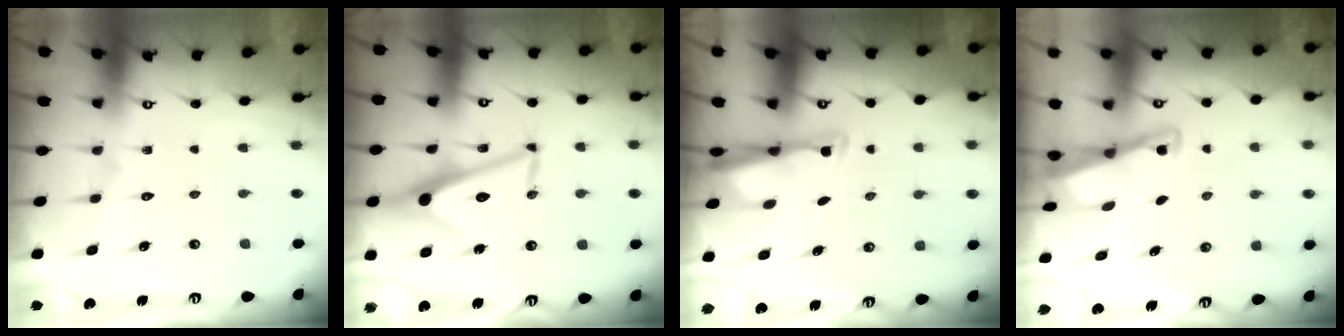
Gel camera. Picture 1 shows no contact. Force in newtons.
{"total": 12.5, "press": 12.5, "slide": 0.6}
{"total": 2.7, "press": 2.6, "slide": 0.8}
{"total": 3.0, "press": 3.0, "slide": 0.3}